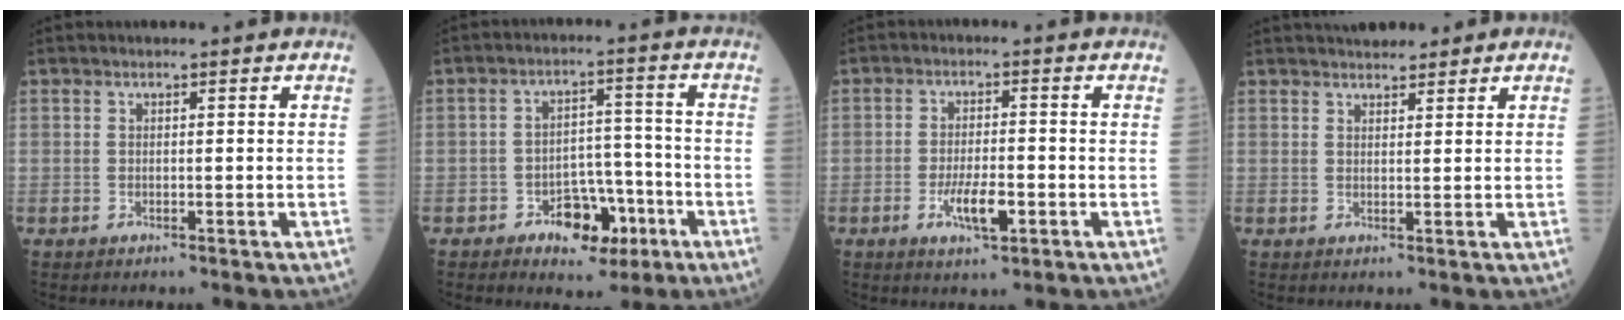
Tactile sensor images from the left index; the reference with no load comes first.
{"total": 7.5, "force": [-3.9, 4.5, 4.6], "torque": [-0.064, 0.020, -0.057]}
{"total": 5.0, "force": [-1.9, 1.3, 4.4], "torque": [-0.085, -0.002, -0.032]}
{"total": 5.1, "force": [4.5, 1.5, 1.8], "torque": [-0.018, 0.024, 0.064]}